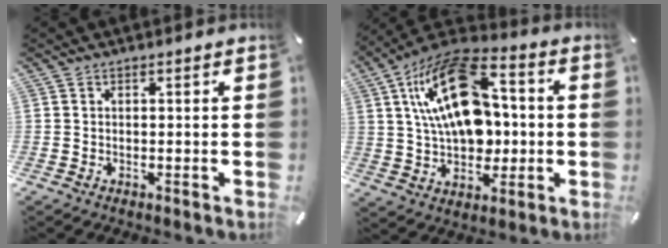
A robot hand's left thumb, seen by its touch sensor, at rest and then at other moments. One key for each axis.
{"total": 21.9, "fx": 3.7, "fy": 13.9, "fz": 16.5, "tx": -0.314, "ty": -0.008, "tz": 0.058}